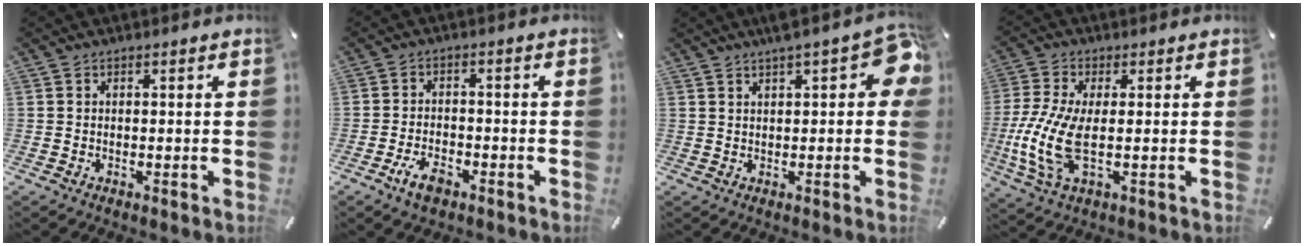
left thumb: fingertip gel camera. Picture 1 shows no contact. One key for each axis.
{"total": 5.2, "fx": -3.1, "fy": 2.7, "fz": 3.2, "tx": -0.067, "ty": 0.015, "tz": -0.059}
{"total": 9.3, "fx": 3.6, "fy": 3.5, "fz": 7.9, "tx": -0.106, "ty": -0.009, "tz": 0.060}
{"total": 11.5, "fx": -1.2, "fy": 4.5, "fz": 10.6, "tx": -0.240, "ty": -0.027, "tz": -0.019}